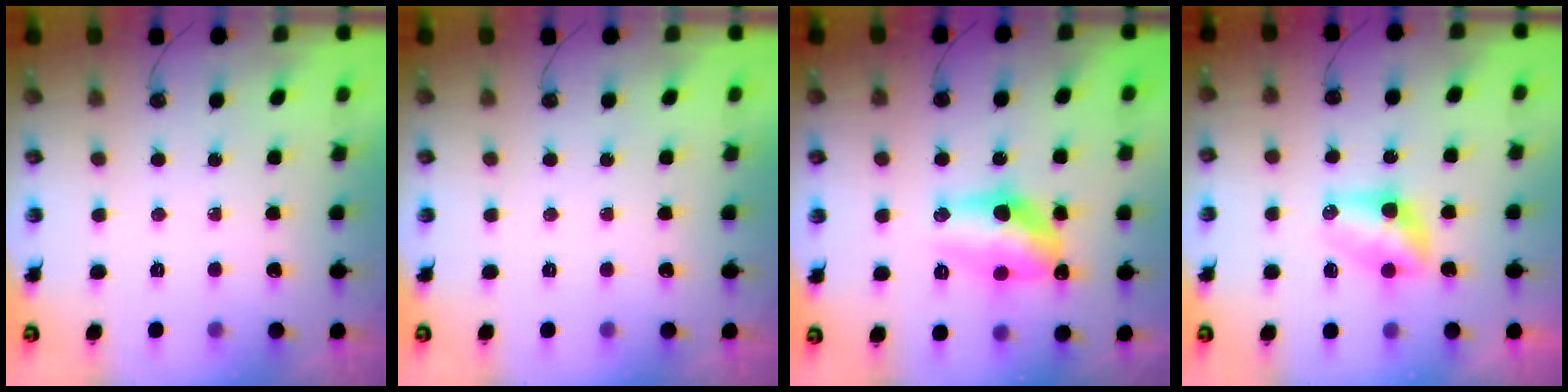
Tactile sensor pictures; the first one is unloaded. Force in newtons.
{"total": 0.0}
{"total": 12.8, "press": 12.8, "slide": 1.2}
{"total": 6.9, "press": 6.9, "slide": 0.6}